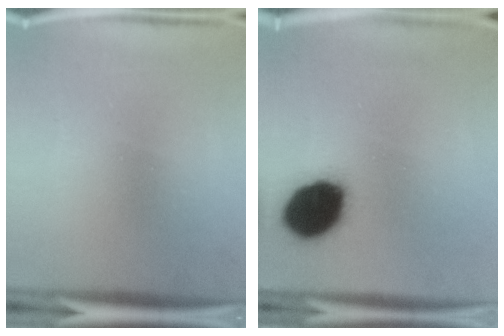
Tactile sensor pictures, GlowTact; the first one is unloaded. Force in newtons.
{"total": 16.0}